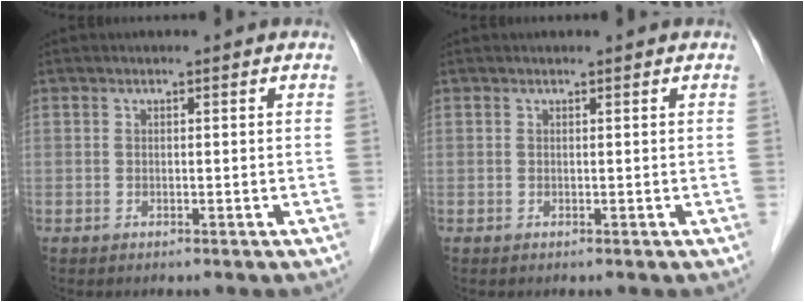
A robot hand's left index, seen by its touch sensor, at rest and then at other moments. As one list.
[{"total": 0.0}]